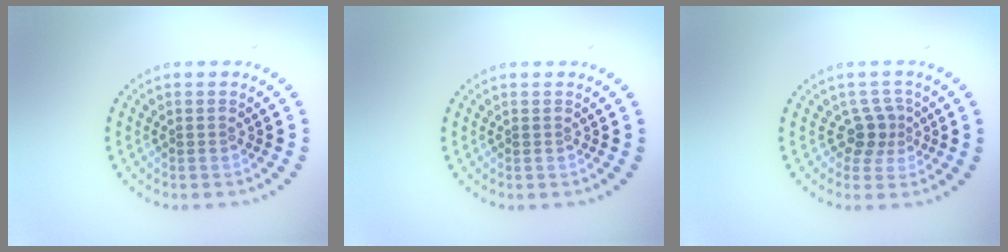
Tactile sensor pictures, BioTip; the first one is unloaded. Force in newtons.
{"total": 0.0}
{"total": 2.3, "press": 1.7, "slide": 1.6}